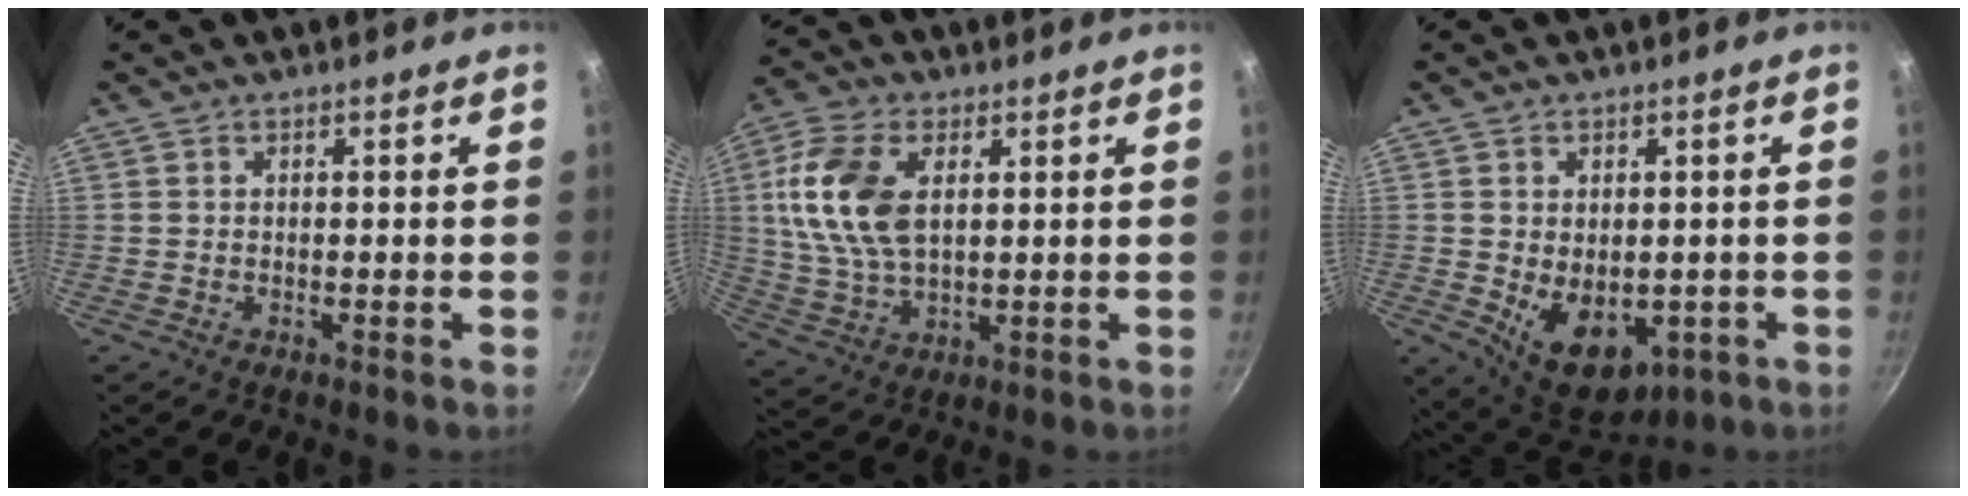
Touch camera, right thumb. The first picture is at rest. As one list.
[{"total": 13.8, "force": [3.0, 8.0, 10.8], "torque": [-0.209, -0.002, 0.059]}, {"total": 11.7, "force": [-2.3, 7.9, 8.4], "torque": [-0.094, -0.013, -0.009]}]